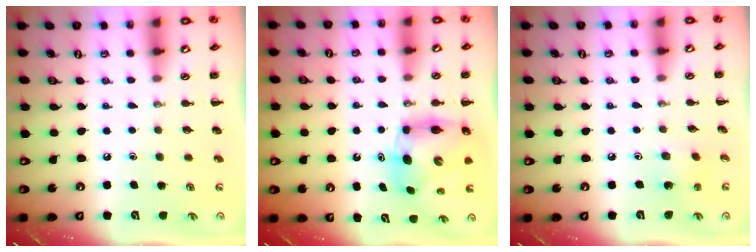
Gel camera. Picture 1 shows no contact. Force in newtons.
{"total": 7.7, "press": 7.3, "slide": 2.3}
{"total": 1.6, "press": 1.5, "slide": 0.6}